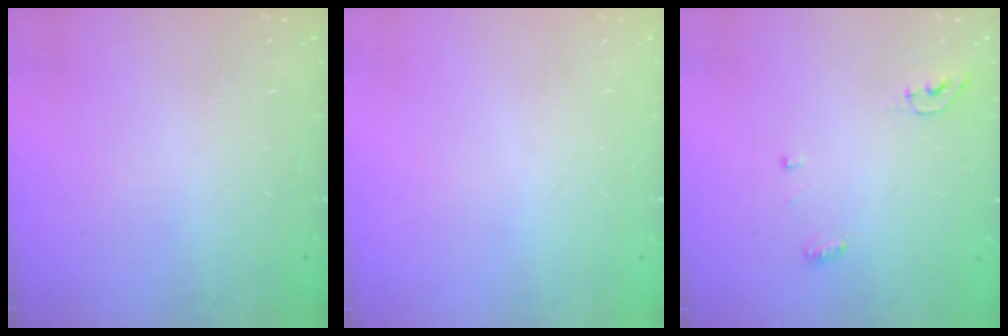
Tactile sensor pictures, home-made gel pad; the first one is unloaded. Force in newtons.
{"total": 0.0}
{"total": 4.4, "press": 4.3, "slide": 0.8}